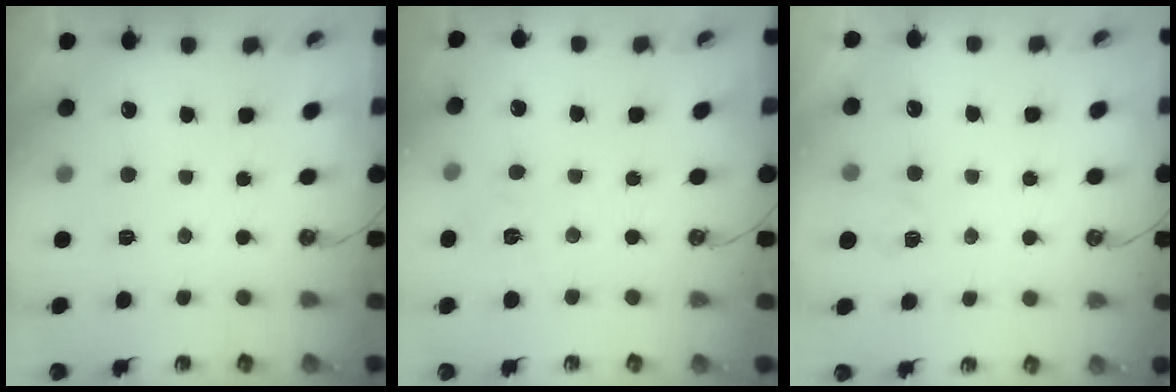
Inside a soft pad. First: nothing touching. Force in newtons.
{"total": 3.3, "press": 3.3, "slide": 0.4}
{"total": 3.6, "press": 3.5, "slide": 0.4}